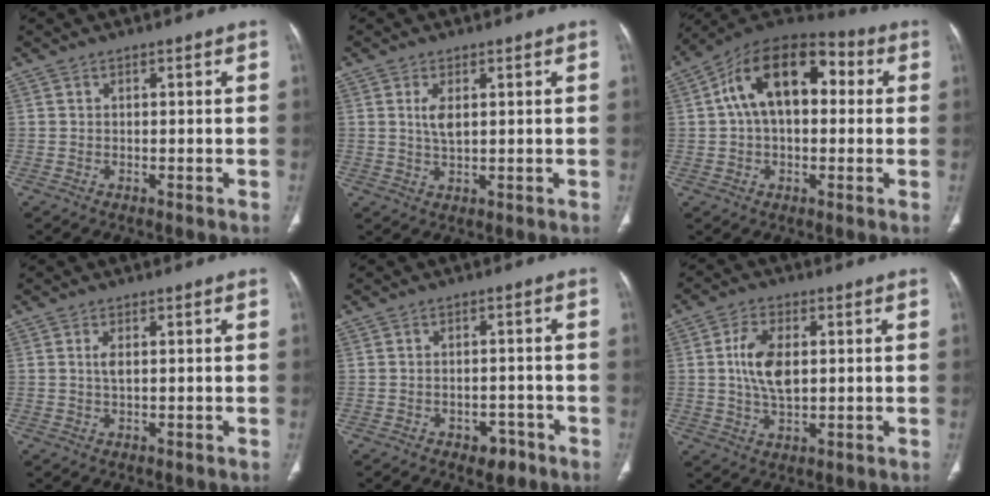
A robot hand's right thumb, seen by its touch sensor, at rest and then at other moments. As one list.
[{"total": 3.3, "force": [0.9, 1.5, 2.9], "torque": [-0.057, -0.005, 0.021]}, {"total": 16.9, "force": [2.9, 10.1, 13.2], "torque": [-0.197, 0.041, 0.037]}, {"total": 1.8, "force": [0.4, 0.7, 1.6], "torque": [-0.037, 0.000, 0.011]}, {"total": 3.6, "force": [-2.3, 2.2, 1.7], "torque": [-0.008, 0.017, -0.026]}, {"total": 8.2, "force": [1.0, 4.6, 6.8], "torque": [-0.129, -0.002, 0.020]}]